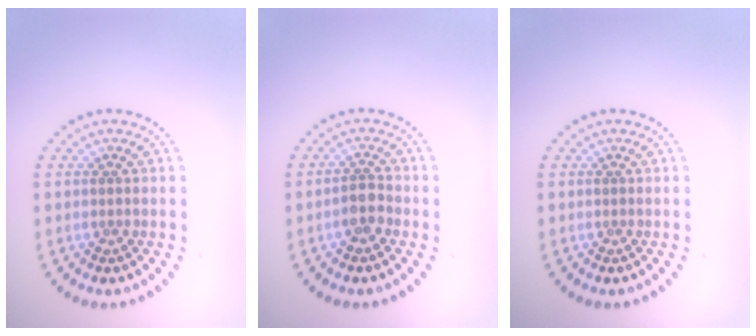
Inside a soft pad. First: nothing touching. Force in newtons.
{"total": 2.0, "press": 1.8, "slide": 0.8}
{"total": 0.0}